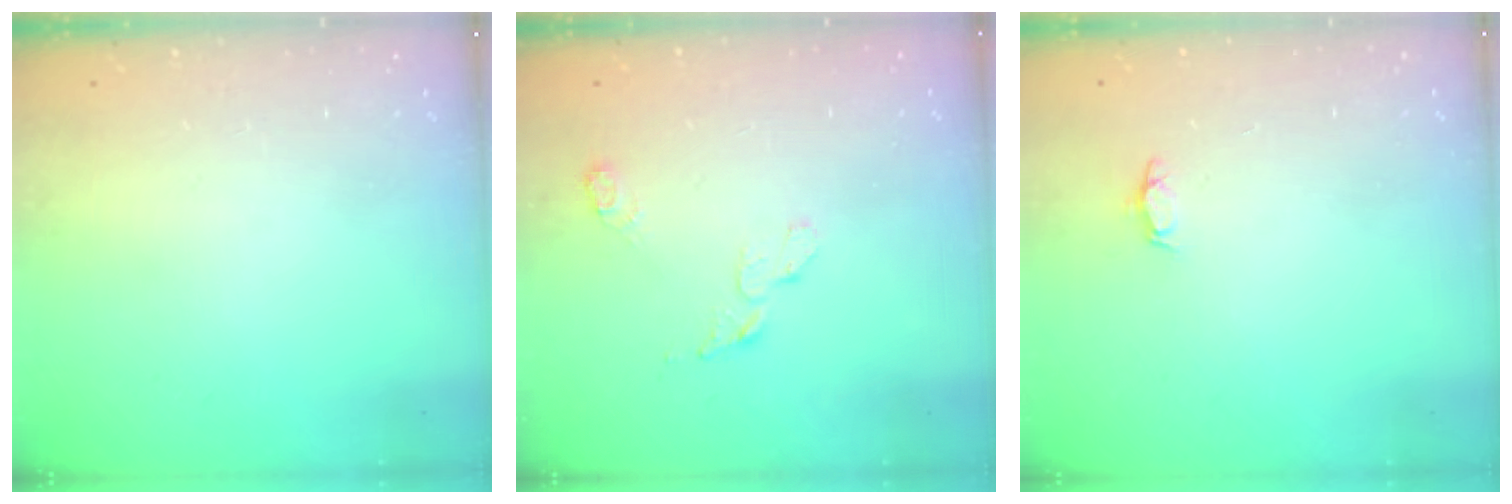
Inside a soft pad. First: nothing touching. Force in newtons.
{"total": 5.0, "press": 5.0, "slide": 0.6}
{"total": 2.8, "press": 2.8, "slide": 0.3}